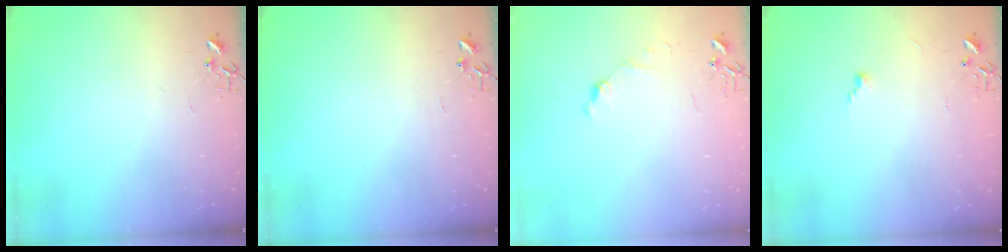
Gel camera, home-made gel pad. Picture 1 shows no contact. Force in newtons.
{"total": 0.0}
{"total": 6.0, "press": 5.9, "slide": 0.7}
{"total": 4.1, "press": 4.1, "slide": 0.5}